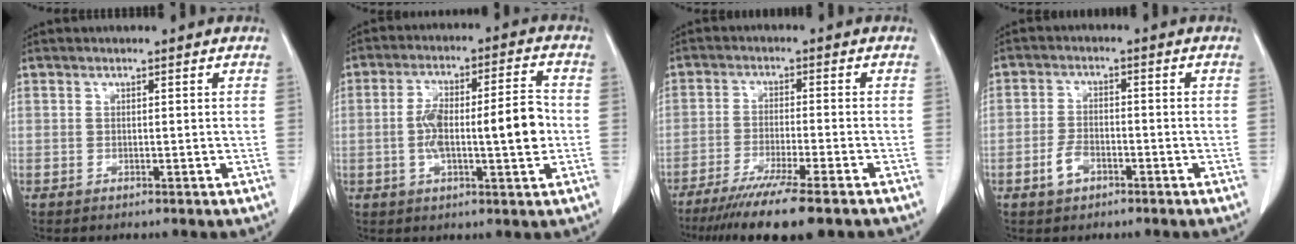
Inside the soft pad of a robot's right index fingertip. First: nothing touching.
{"total": 11.6, "force": [-1.2, 2.4, 11.2], "torque": [-0.189, 0.022, -0.018]}
{"total": 11.9, "force": [-9.1, 0.1, 7.6], "torque": [-0.114, -0.031, -0.144]}
{"total": 3.7, "force": [-1.9, 2.3, 2.2], "torque": [-0.045, 0.003, -0.031]}